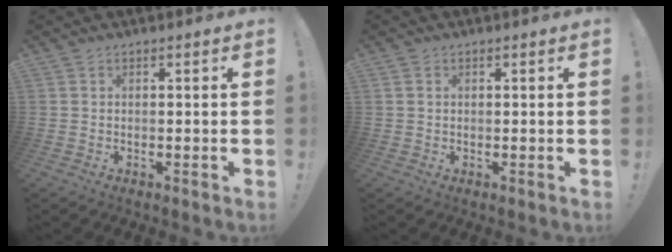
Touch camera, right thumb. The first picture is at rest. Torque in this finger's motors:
{"motor_torque": [-0.01, -0.09, -0.26, 0.18, 0.06]}